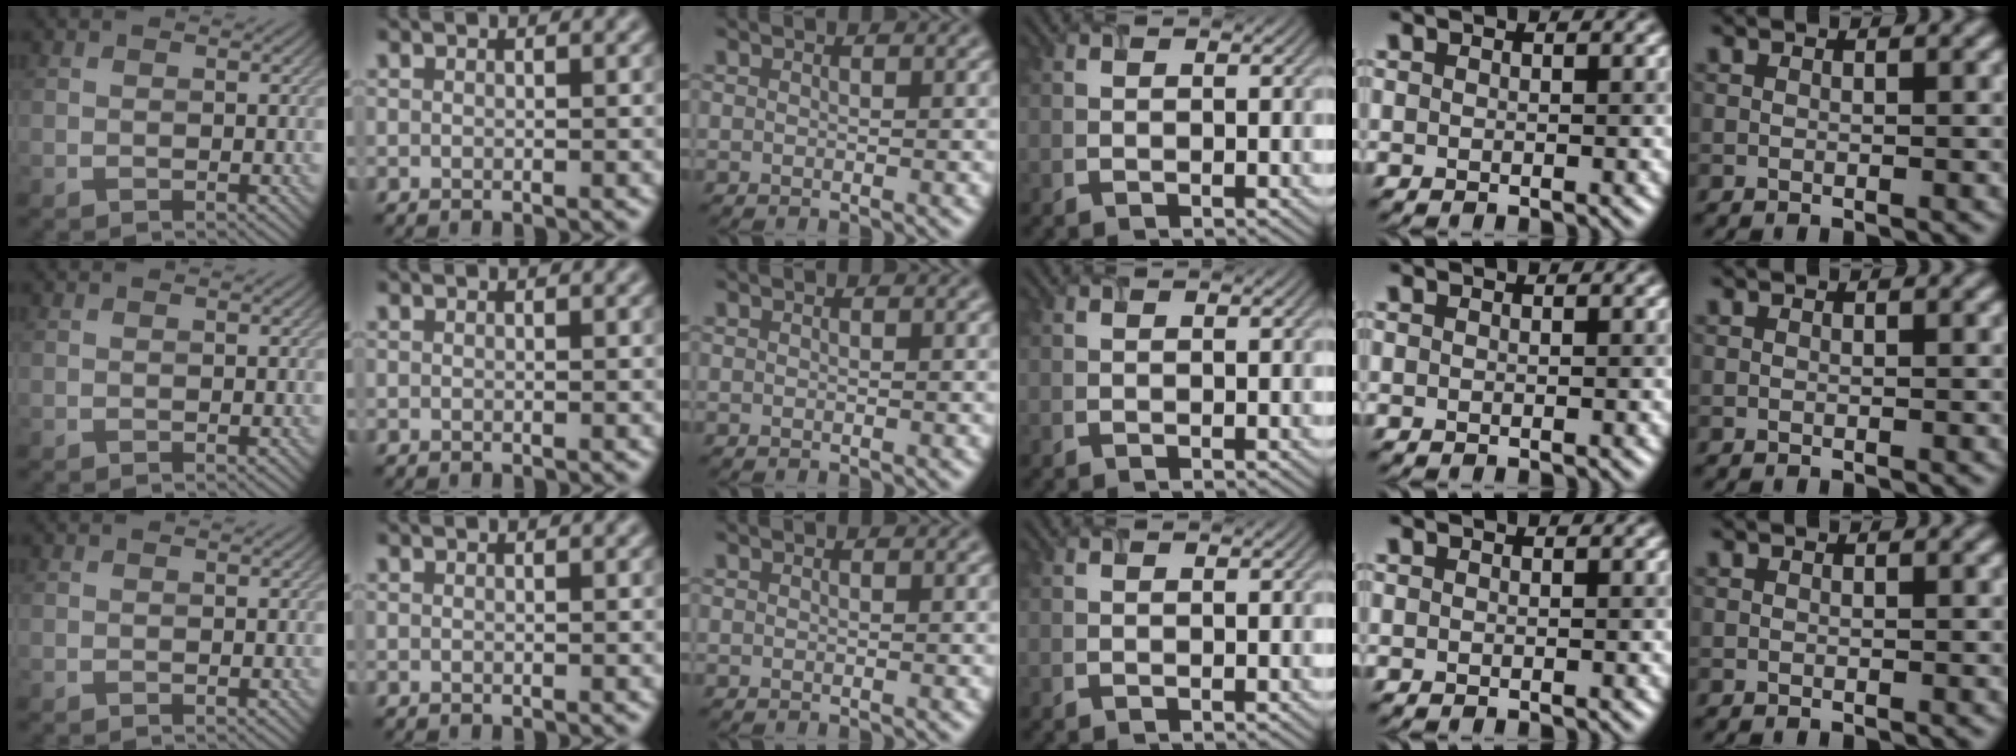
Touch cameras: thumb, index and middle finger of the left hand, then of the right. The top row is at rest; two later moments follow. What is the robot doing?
{"motion": "close", "object": "airpods case & airpods"}